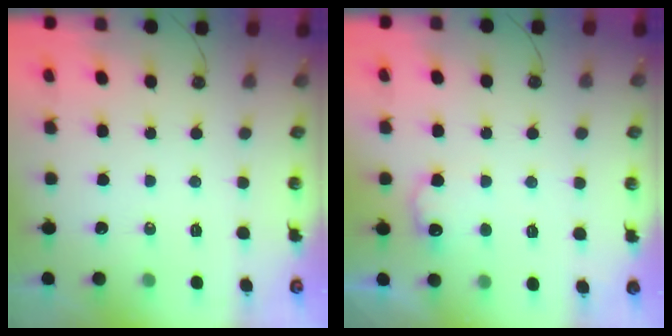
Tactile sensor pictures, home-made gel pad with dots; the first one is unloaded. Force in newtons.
{"total": 8.7, "press": 8.7, "slide": 0.5}